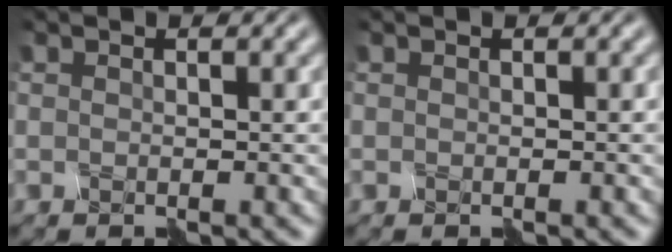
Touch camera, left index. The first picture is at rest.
{"total": 0.0}